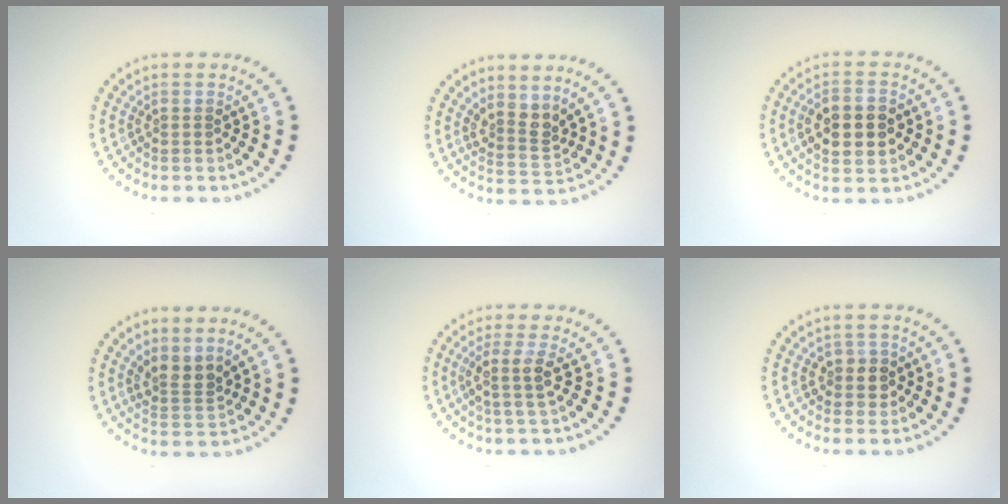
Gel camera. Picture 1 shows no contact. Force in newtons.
{"total": 2.5, "press": 1.8, "slide": 1.7}
{"total": 5.2, "press": 5.2, "slide": 0.2}
{"total": 2.5, "press": 1.9, "slide": 1.7}
{"total": 2.2, "press": 1.9, "slide": 1.2}
{"total": 1.9, "press": 1.6, "slide": 1.0}